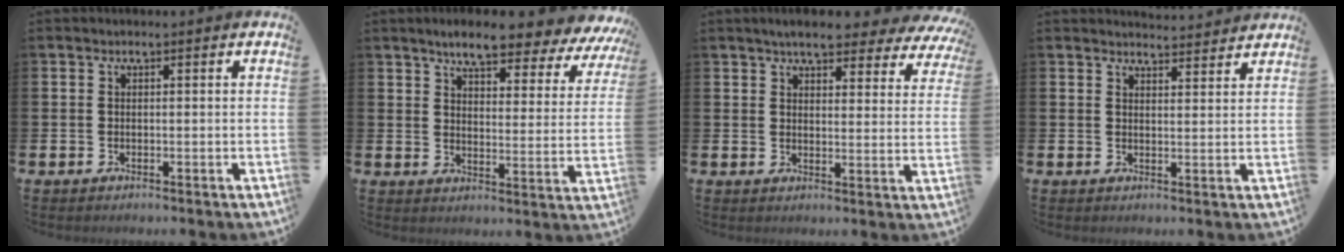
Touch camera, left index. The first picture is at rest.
{"total": 7.5, "force": [6.8, 1.4, 2.8], "torque": [-0.068, -0.045, 0.114]}
{"total": 6.0, "force": [5.4, 1.4, 2.3], "torque": [-0.052, -0.027, 0.093]}
{"total": 3.5, "force": [3.5, 0.2, -0.2], "torque": [0.002, -0.025, 0.063]}